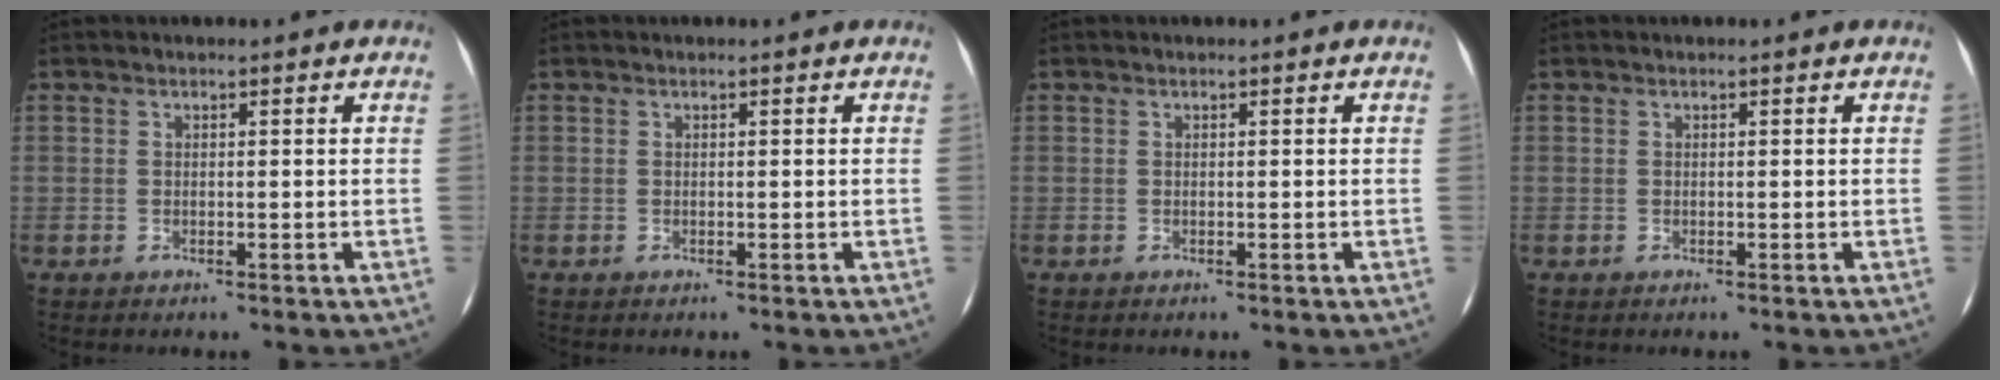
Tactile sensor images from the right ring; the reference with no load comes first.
{"total": 0.0}
{"total": 0.0}
{"total": 0.0}